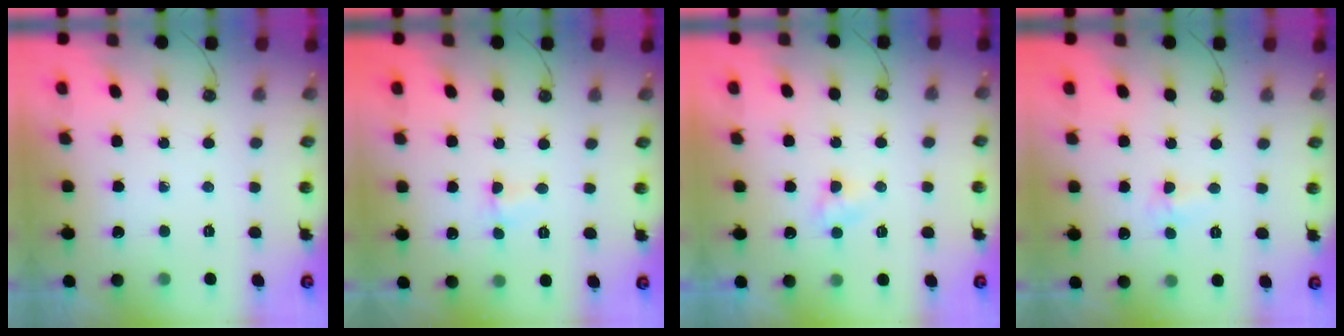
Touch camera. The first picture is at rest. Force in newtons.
{"total": 1.6, "press": 1.4, "slide": 0.6}
{"total": 4.0, "press": 3.9, "slide": 0.5}
{"total": 2.8, "press": 2.6, "slide": 1.0}